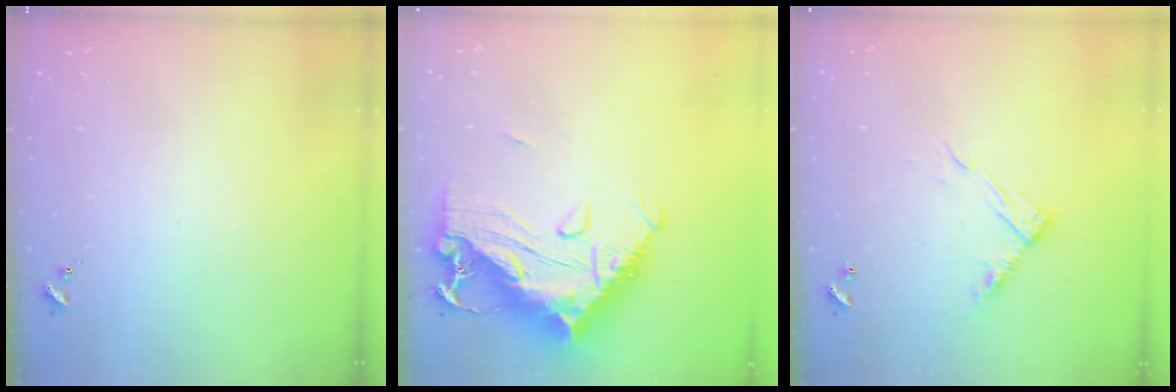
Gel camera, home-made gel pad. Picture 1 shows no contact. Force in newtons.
{"total": 22.9, "press": 22.7, "slide": 2.4}
{"total": 10.6, "press": 10.6, "slide": 0.4}